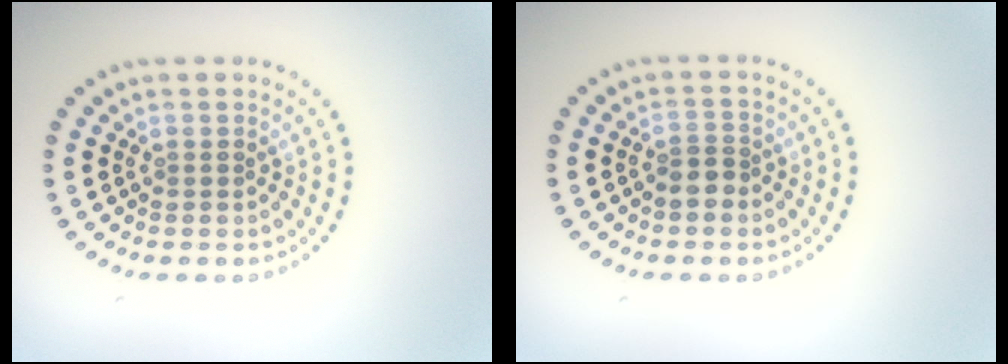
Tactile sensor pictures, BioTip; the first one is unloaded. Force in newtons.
{"total": 1.9, "press": 1.6, "slide": 0.9}